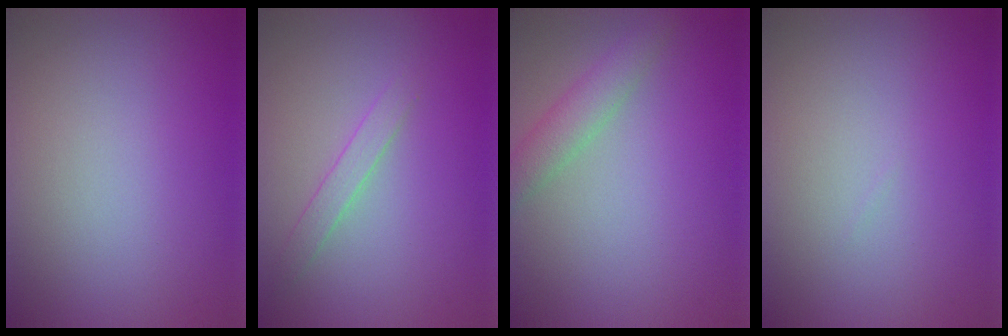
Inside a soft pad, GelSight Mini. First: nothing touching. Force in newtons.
{"total": 1.5, "press": 1.5, "slide": 0.1}
{"total": 2.4, "press": 2.4, "slide": 0.1}
{"total": 0.0}